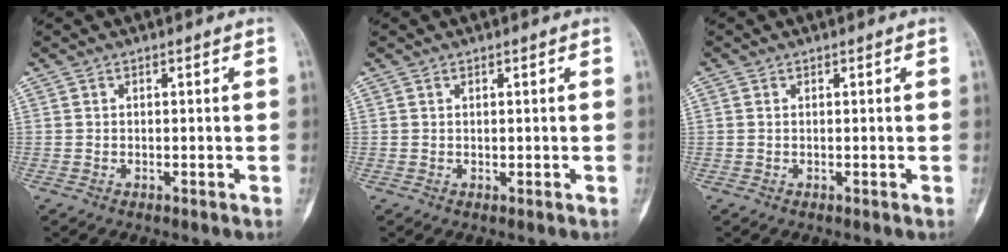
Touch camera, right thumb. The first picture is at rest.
{"total": 0.0}
{"total": 0.0}